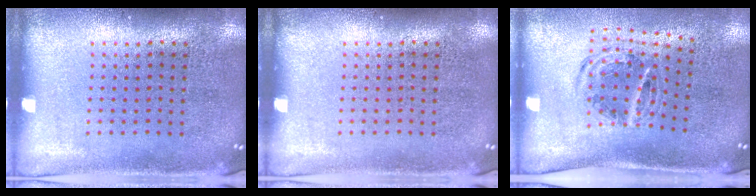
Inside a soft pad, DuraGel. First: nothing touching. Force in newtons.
{"total": 0.0}
{"total": 1.1, "press": 1.0, "slide": 0.5}